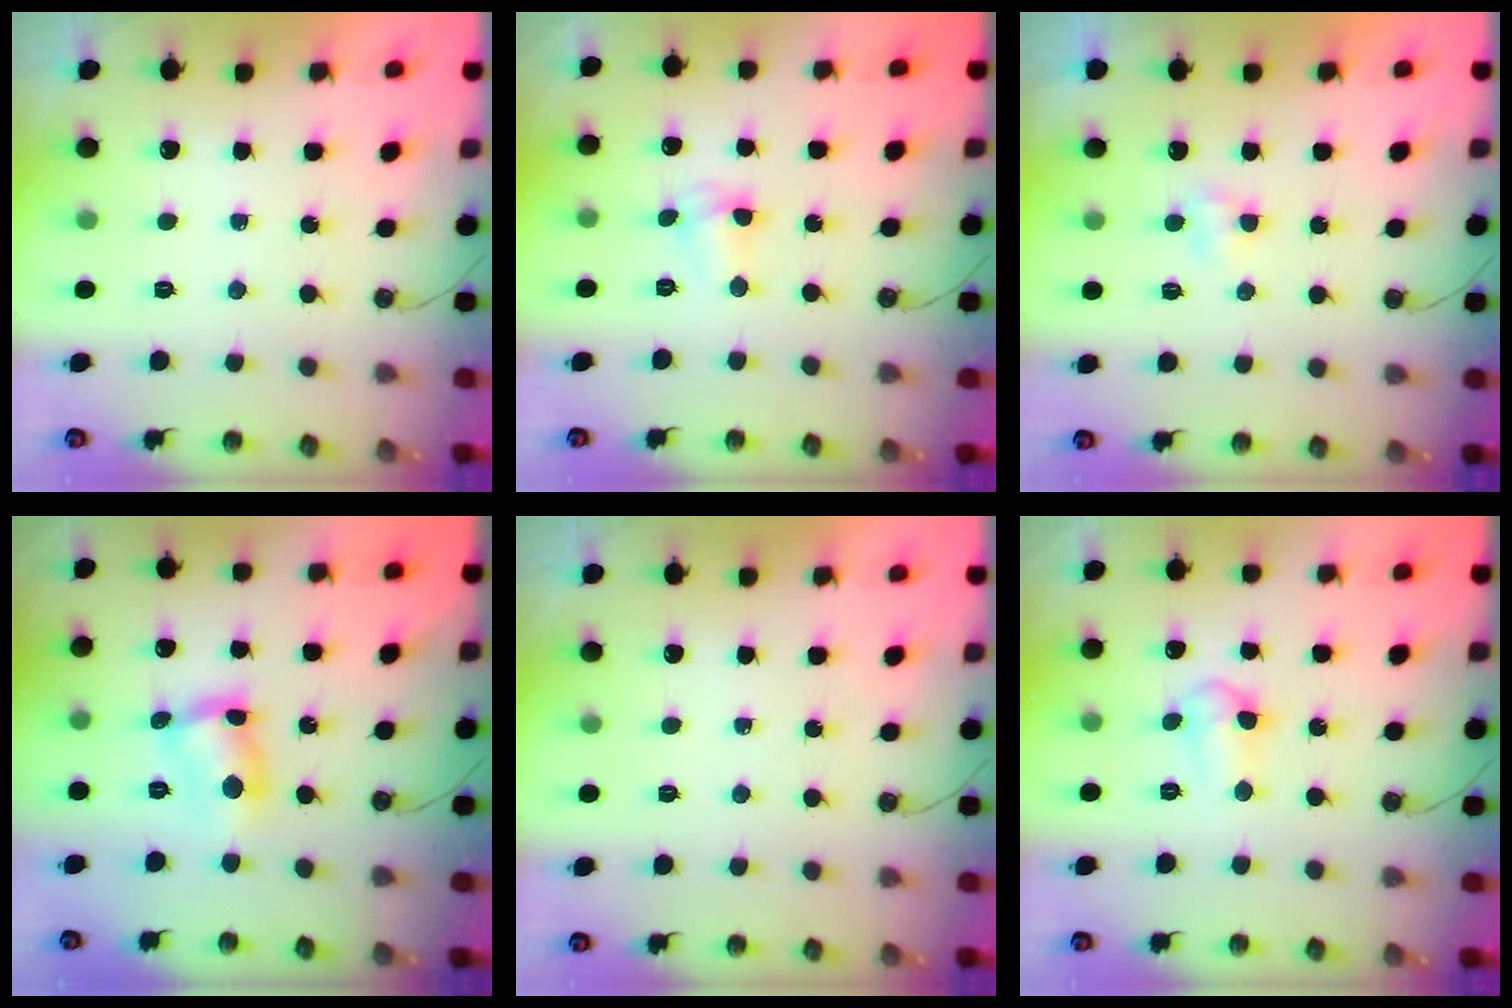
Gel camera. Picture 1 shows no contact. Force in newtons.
{"total": 4.5, "press": 4.4, "slide": 0.6}
{"total": 2.2, "press": 2.2, "slide": 0.3}
{"total": 7.9, "press": 7.9, "slide": 0.4}
{"total": 0.0}
{"total": 6.5, "press": 5.4, "slide": 3.7}